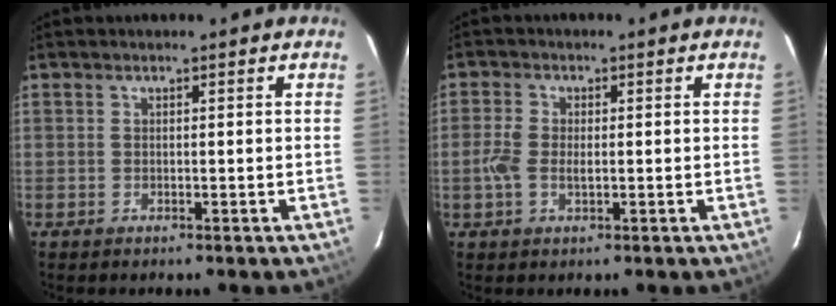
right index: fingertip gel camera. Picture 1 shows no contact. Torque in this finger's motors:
{"motor_torque": [0.04, 0.05, 0.07, 0.05]}